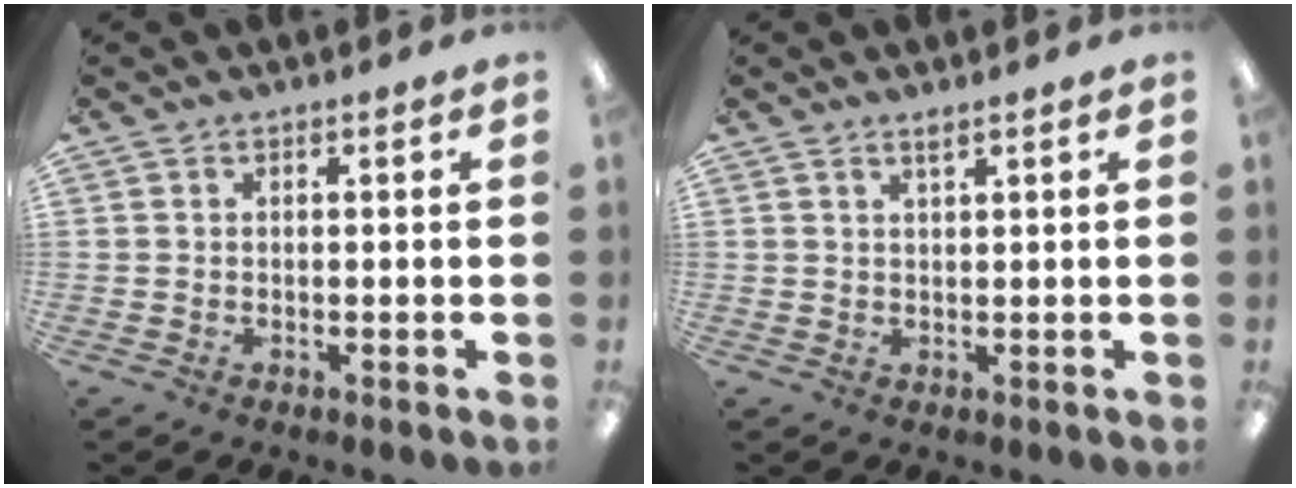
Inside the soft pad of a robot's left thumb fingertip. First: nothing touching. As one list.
[{"total": 1.5, "force": [1.3, 0.1, 0.7], "torque": [-0.017, -0.002, 0.025]}]